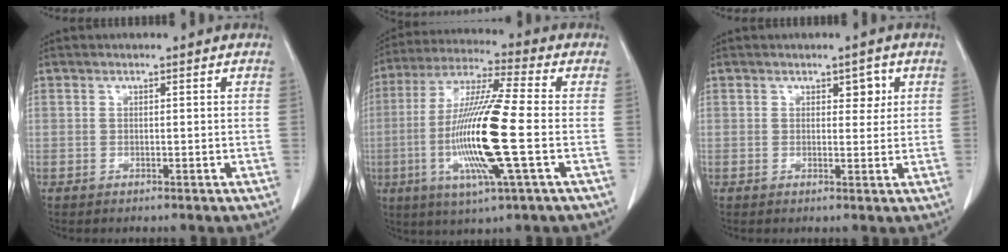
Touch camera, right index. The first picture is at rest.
{"total": 16.2, "force": [-3.1, 0.0, 15.9], "torque": [-0.323, -0.013, -0.066]}
{"total": 2.4, "force": [1.0, 1.4, 1.6], "torque": [-0.013, 0.003, 0.013]}